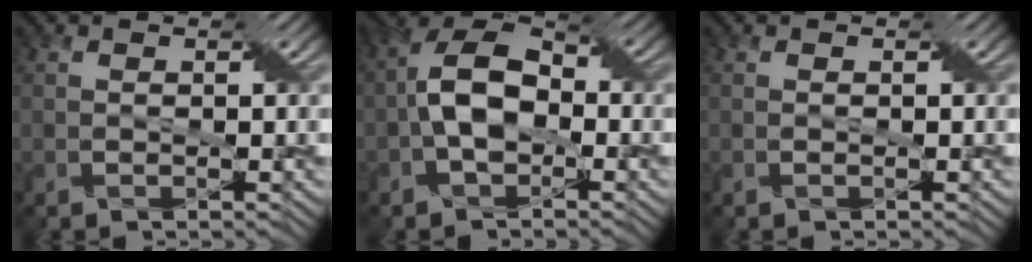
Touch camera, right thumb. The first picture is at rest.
{"total": 8.0, "force": [-1.1, 4.9, 6.2], "torque": [-0.127, 0.014, -0.032]}
{"total": 0.0}